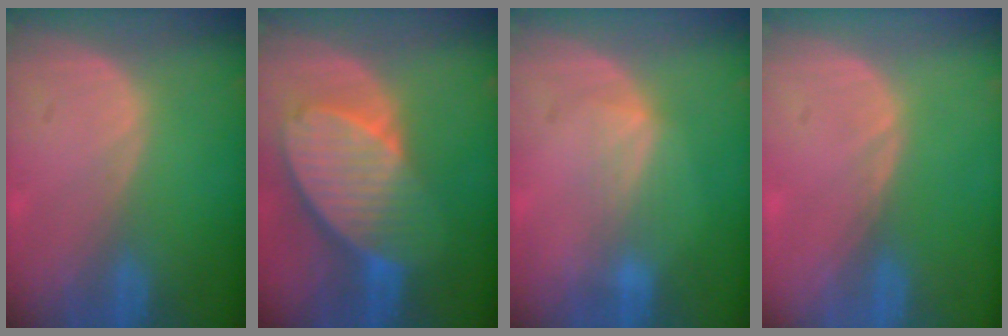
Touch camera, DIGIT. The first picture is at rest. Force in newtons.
{"total": 10.3, "press": 8.9, "slide": 5.1}
{"total": 2.7, "press": 2.7, "slide": 0.4}
{"total": 0.6, "press": 0.4, "slide": 0.4}